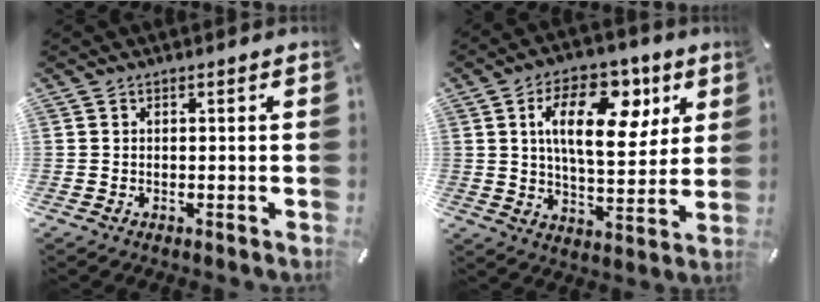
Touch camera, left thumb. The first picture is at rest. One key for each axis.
{"total": 17.9, "fx": 6.9, "fy": 9.7, "fz": 13.4, "tx": -0.202, "ty": -0.013, "tz": 0.111}